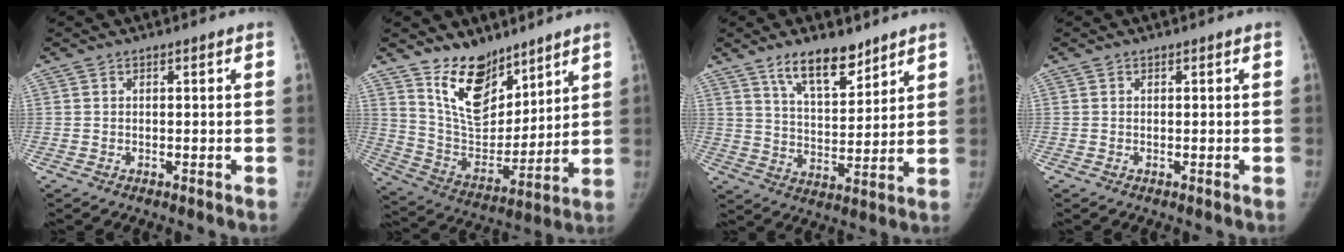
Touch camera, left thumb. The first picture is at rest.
{"total": 14.6, "force": [10.4, 7.5, 7.0], "torque": [-0.076, -0.078, 0.204]}
{"total": 11.0, "force": [7.8, 4.3, 6.3], "torque": [-0.080, -0.057, 0.140]}
{"total": 0.0}